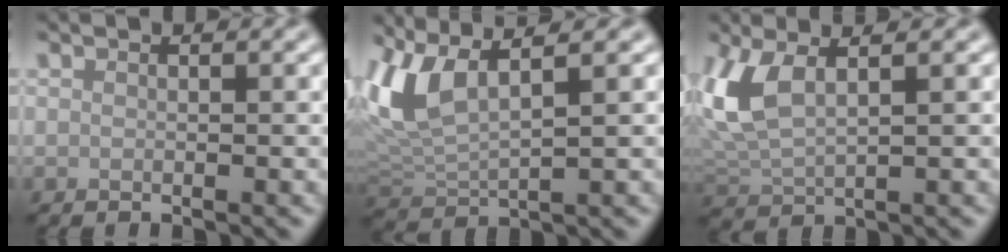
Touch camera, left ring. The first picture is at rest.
{"total": 6.0, "force": [3.1, 1.8, 4.8], "torque": [-0.119, 0.009, 0.063]}
{"total": 5.0, "force": [2.1, 2.1, 4.0], "torque": [-0.101, 0.007, 0.042]}